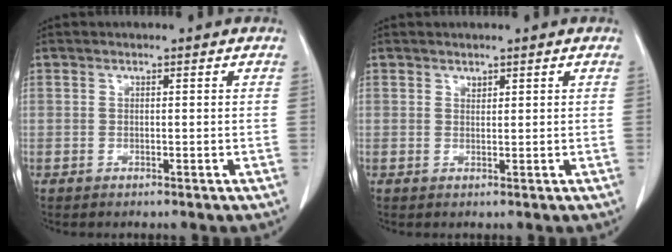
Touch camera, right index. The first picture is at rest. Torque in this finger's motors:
{"motor_torque": [0.01, 0.00, -0.02, 0.00]}